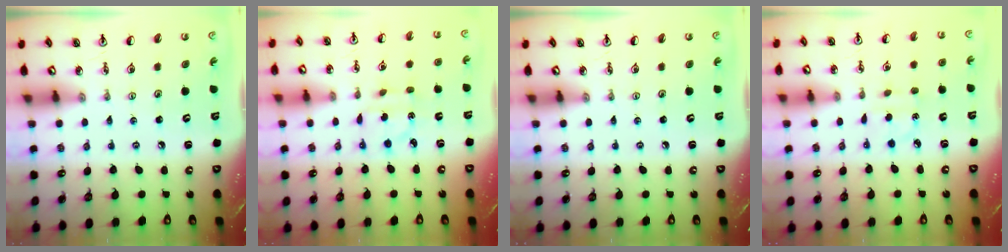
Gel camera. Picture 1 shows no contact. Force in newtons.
{"total": 4.5, "press": 4.5, "slide": 0.7}
{"total": 0.0}
{"total": 3.4, "press": 3.3, "slide": 0.5}